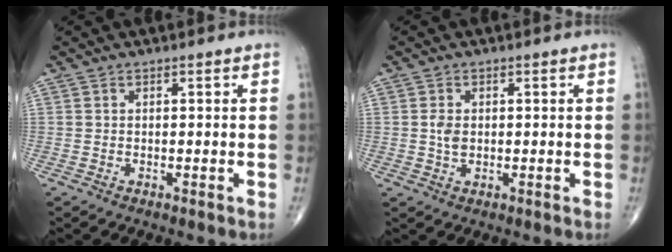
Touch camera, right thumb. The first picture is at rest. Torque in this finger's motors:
{"motor_torque": [-0.35, 0.87, 0.16, -0.10, 0.00]}